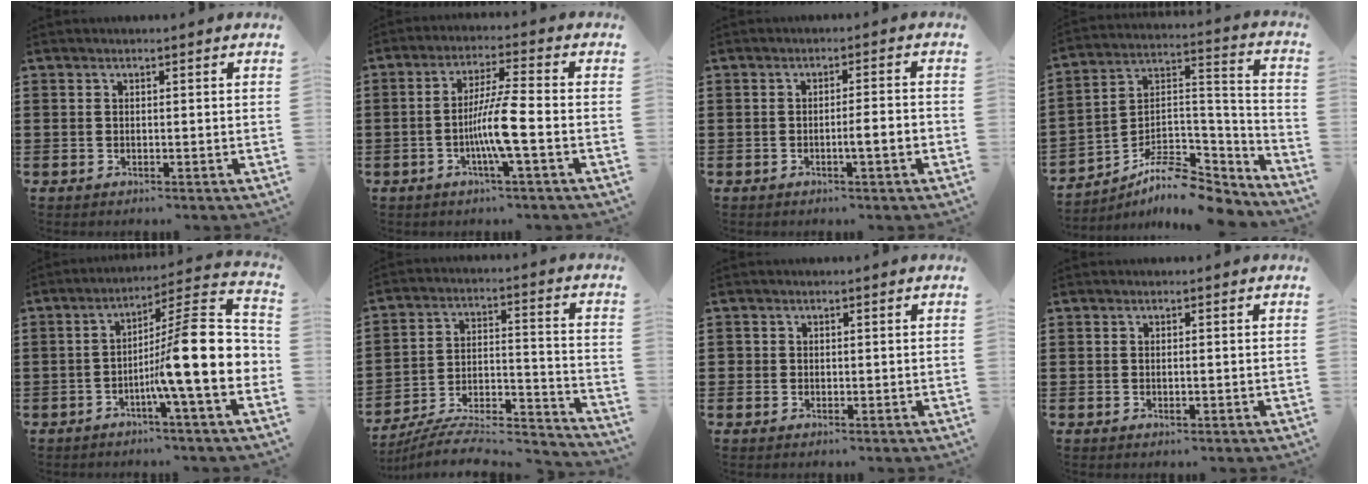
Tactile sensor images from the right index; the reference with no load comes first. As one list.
[{"total": 7.7, "force": [-2.1, 0.1, 7.4], "torque": [-0.146, -0.012, -0.046]}, {"total": 3.0, "force": [-1.1, -0.1, 2.8], "torque": [-0.046, -0.003, -0.021]}, {"total": 9.1, "force": [-7.6, 3.2, 3.9], "torque": [-0.066, 0.017, -0.145]}, {"total": 14.3, "force": [-2.3, 1.2, 14.0], "torque": [-0.214, -0.035, -0.045]}, {"total": 8.0, "force": [-7.2, 1.9, 3.1], "torque": [-0.050, 0.004, -0.140]}, {"total": 0.7, "force": [-0.1, 0.7, 0.1], "torque": [-0.002, 0.005, -0.004]}, {"total": 0.7, "force": [-0.1, 0.1, 0.7], "torque": [-0.012, -0.006, 0.000]}]